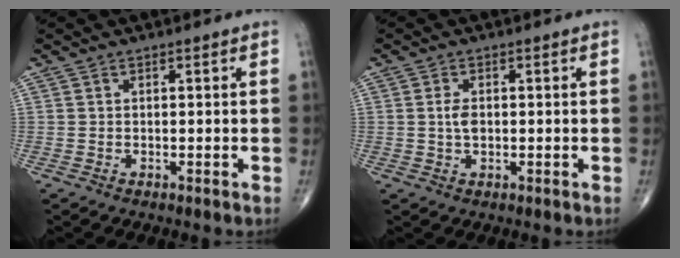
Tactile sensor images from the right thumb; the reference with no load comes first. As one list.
[{"total": 2.6, "force": [0.0, 1.5, 2.1], "torque": [-0.039, 0.000, -0.001]}]